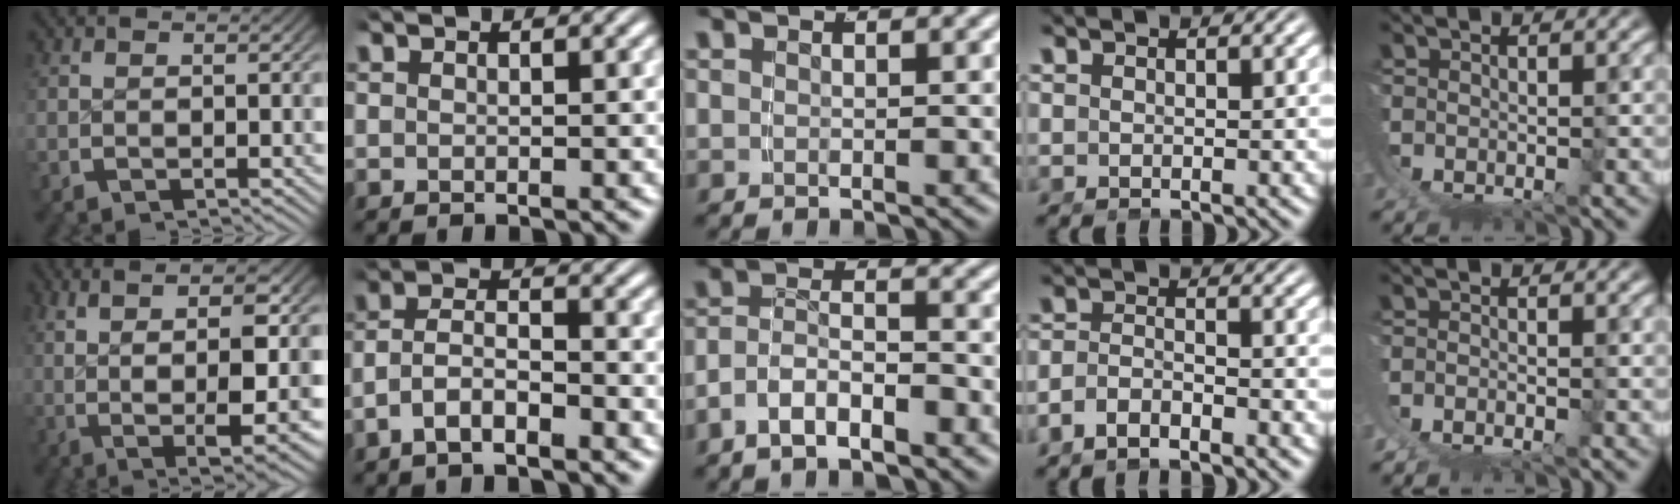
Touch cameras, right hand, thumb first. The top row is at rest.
{"thumb": {"total": 13.4, "force": [0.5, 5.7, 12.1], "torque": [-0.188, -0.014, 0.023]}, "index": {"total": 4.1, "force": [-2.1, 2.5, 2.5], "torque": [-0.051, -0.012, -0.039]}, "middle": {"total": 4.0, "force": [-2.5, 2.2, 2.1], "torque": [-0.040, -0.010, -0.042]}, "ring": {"total": 3.4, "force": [-2.6, 1.6, 1.4], "torque": [-0.033, -0.013, -0.042]}, "little": {"total": 1.7, "force": [-0.6, 1.1, 1.1], "torque": [-0.021, -0.002, -0.009]}}